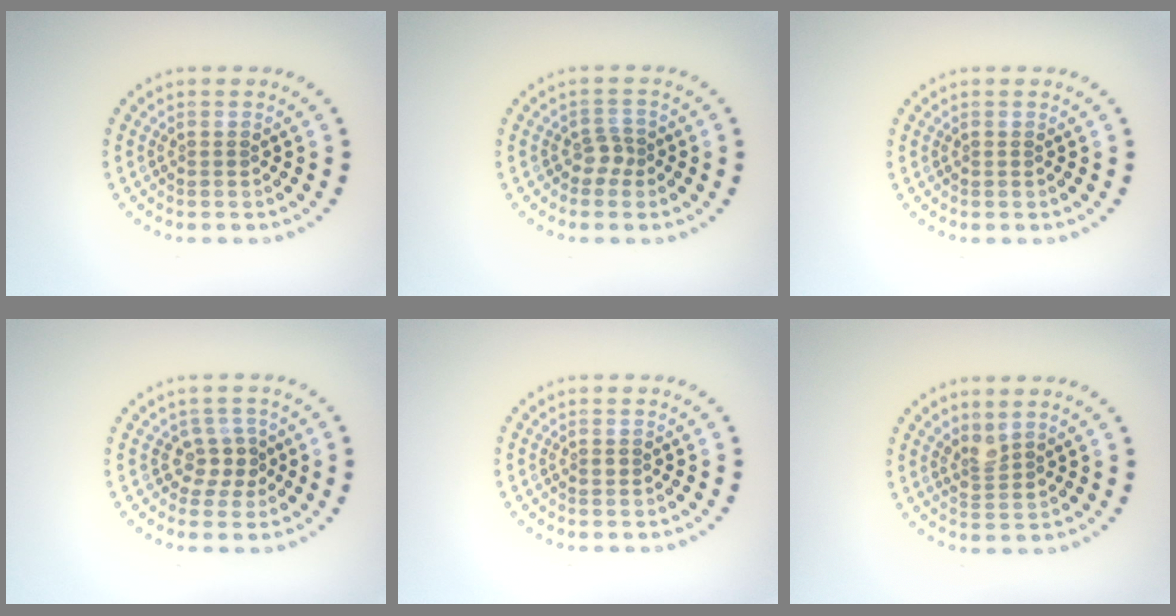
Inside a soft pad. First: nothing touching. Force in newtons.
{"total": 1.4, "press": 1.0, "slide": 0.9}
{"total": 0.0}
{"total": 2.2, "press": 1.8, "slide": 1.3}
{"total": 0.7, "press": 0.7, "slide": 0.1}
{"total": 1.8, "press": 1.5, "slide": 1.1}